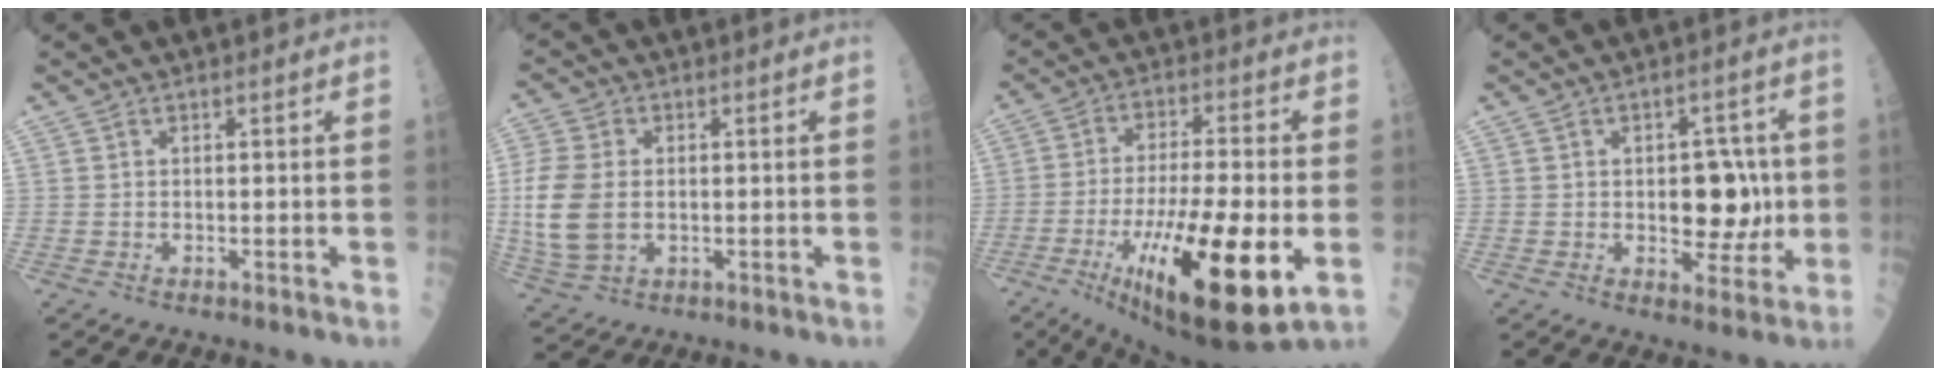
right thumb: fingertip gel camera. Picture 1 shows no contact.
{"total": 11.1, "force": [-0.3, 7.4, 8.4], "torque": [-0.193, 0.001, -0.002]}
{"total": 23.8, "force": [-6.5, 6.2, 22.0], "torque": [-0.392, -0.022, -0.092]}
{"total": 9.4, "force": [0.0, 5.7, 7.4], "torque": [-0.050, 0.003, 0.005]}